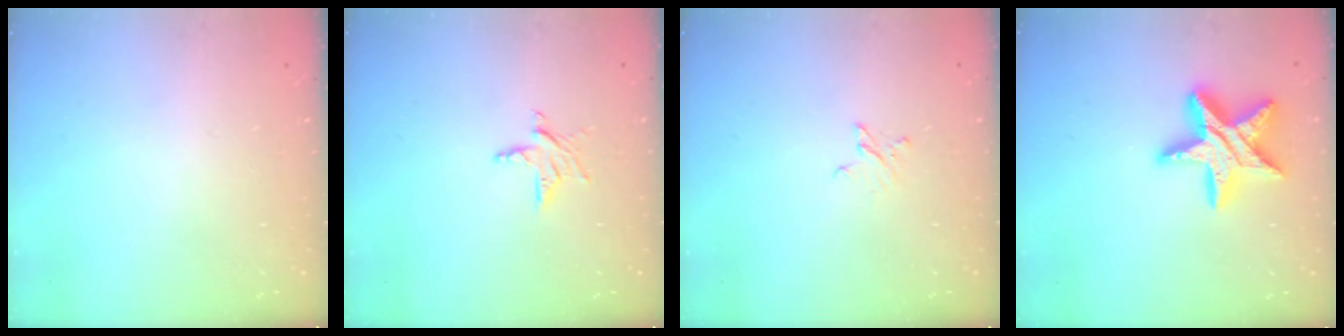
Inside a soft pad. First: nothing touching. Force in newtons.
{"total": 5.0, "press": 5.0, "slide": 0.3}
{"total": 2.9, "press": 2.9, "slide": 0.2}
{"total": 16.5, "press": 16.5, "slide": 1.2}